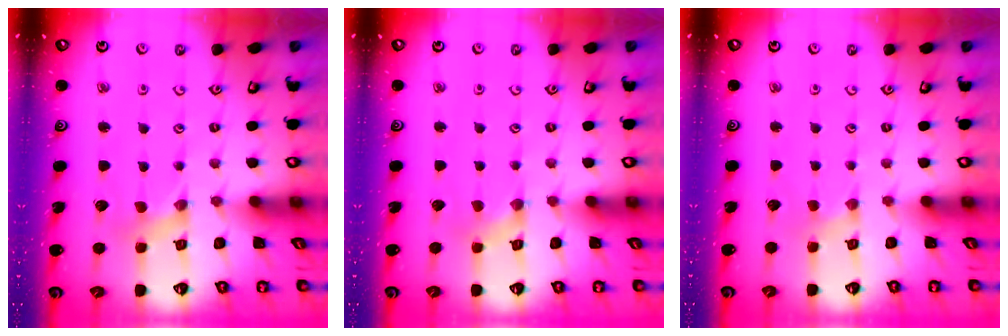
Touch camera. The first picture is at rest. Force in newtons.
{"total": 0.6, "press": 0.6, "slide": 0.2}
{"total": 0.0}